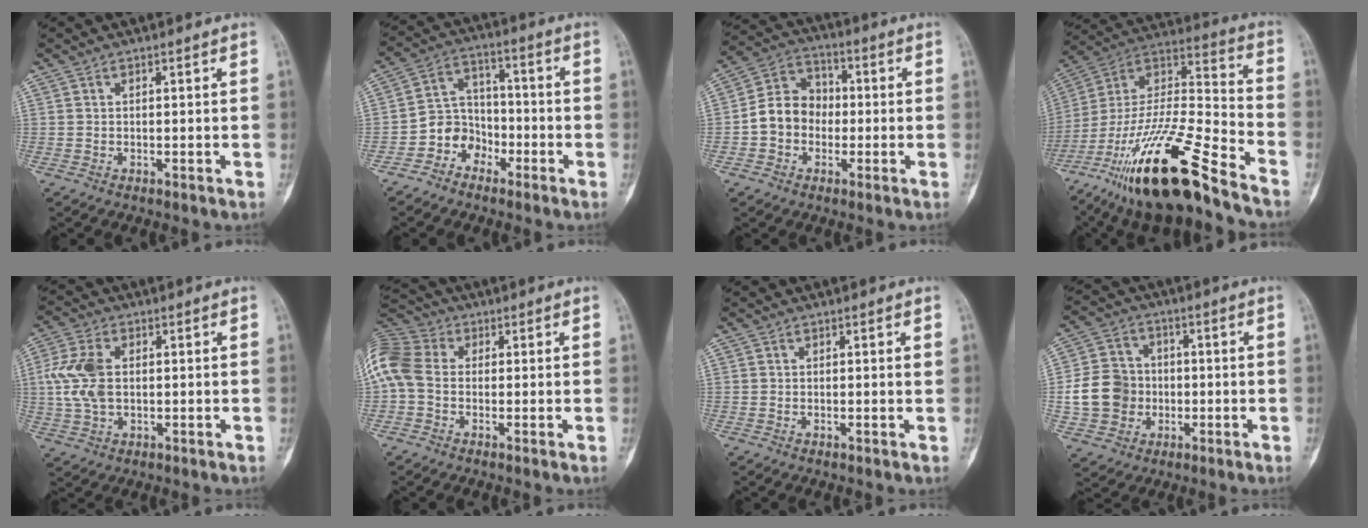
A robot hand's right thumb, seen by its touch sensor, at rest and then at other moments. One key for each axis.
{"total": 7.6, "fx": -4.1, "fy": 6.2, "fz": 1.6, "tx": 0.015, "ty": 0.058, "tz": -0.082}
{"total": 9.7, "fx": -1.4, "fy": 8.3, "fz": 4.9, "tx": -0.067, "ty": 0.038, "tz": -0.039}
{"total": 26.7, "fx": -17.8, "fy": 5.8, "fz": 19.0, "tx": -0.371, "ty": 0.055, "tz": -0.317}
{"total": 9.1, "fx": 0.7, "fy": 5.7, "fz": 7.0, "tx": -0.161, "ty": 0.008, "tz": 0.016}
{"total": 12.9, "fx": 0.6, "fy": 9.8, "fz": 8.4, "tx": -0.203, "ty": 0.029, "tz": 0.002}
{"total": 0.7, "fx": 0.2, "fy": 0.0, "fz": 0.7, "tx": -0.013, "ty": -0.001, "tz": 0.001}
{"total": 11.0, "fx": -1.4, "fy": 9.9, "fz": 4.7, "tx": -0.066, "ty": 0.016, "tz": -0.027}